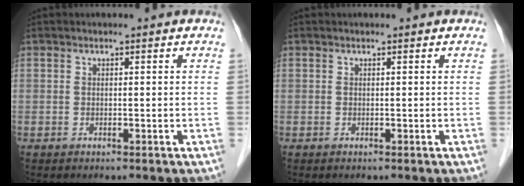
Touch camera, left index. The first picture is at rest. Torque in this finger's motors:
{"motor_torque": [0.00, 0.00, 0.00, 0.00]}